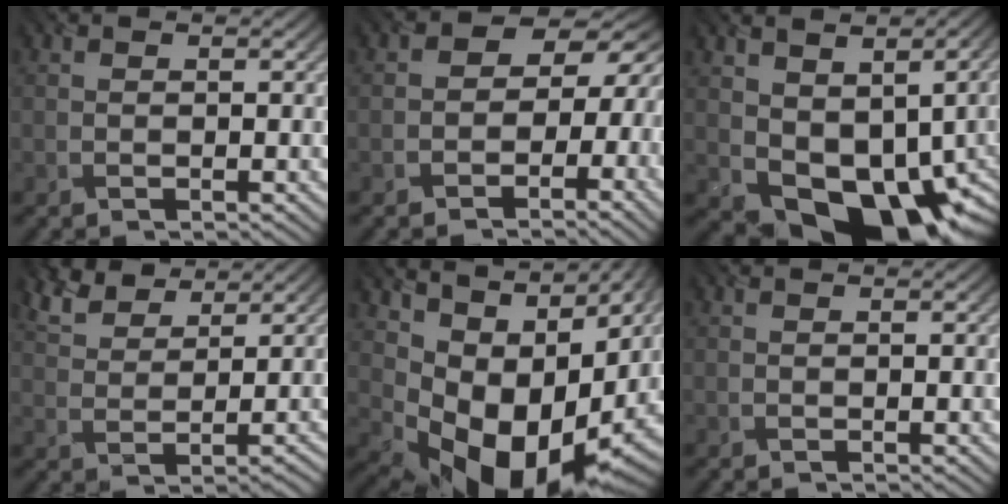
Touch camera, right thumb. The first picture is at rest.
{"total": 7.8, "force": [-1.4, 6.0, 4.8], "torque": [-0.043, -0.003, -0.035]}
{"total": 12.5, "force": [-0.3, 9.0, 8.6], "torque": [-0.136, -0.036, 0.016]}
{"total": 5.6, "force": [4.5, 2.0, 2.7], "torque": [-0.073, 0.010, 0.086]}
{"total": 15.6, "force": [2.9, 9.9, 11.7], "torque": [-0.199, -0.027, 0.080]}
{"total": 0.0}